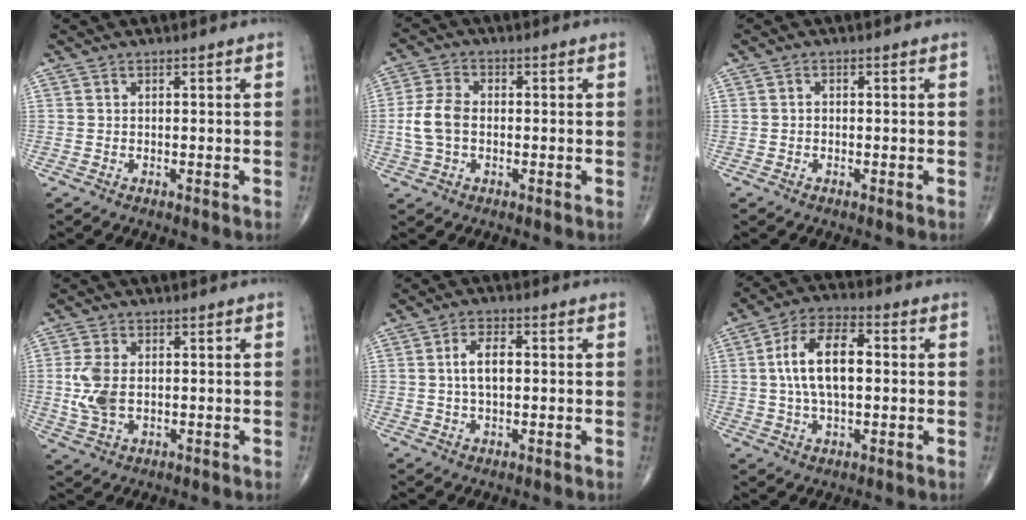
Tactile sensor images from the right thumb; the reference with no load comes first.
{"total": 6.9, "force": [-0.7, 4.6, 5.1], "torque": [-0.111, 0.015, -0.017]}
{"total": 0.8, "force": [-0.3, 0.6, 0.5], "torque": [-0.004, 0.003, -0.006]}
{"total": 7.1, "force": [0.0, 4.3, 5.6], "torque": [-0.126, 0.000, 0.005]}
{"total": 5.4, "force": [0.4, 2.8, 4.6], "torque": [-0.088, 0.010, 0.006]}
{"total": 14.0, "force": [1.2, 7.1, 12.0], "torque": [-0.222, 0.023, 0.017]}